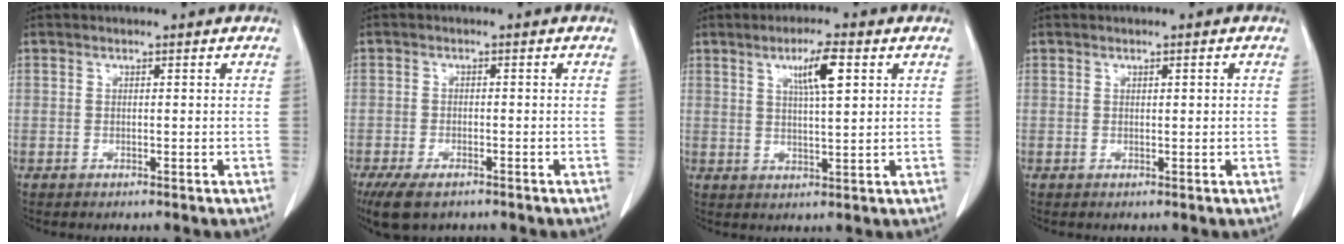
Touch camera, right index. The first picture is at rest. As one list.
[{"total": 6.0, "force": [-4.2, 2.4, 3.4], "torque": [-0.061, -0.010, -0.069]}, {"total": 6.0, "force": [2.5, 0.5, 5.4], "torque": [-0.094, 0.002, 0.043]}, {"total": 0.6, "force": [0.2, 0.1, 0.5], "torque": [-0.009, 0.000, 0.003]}]